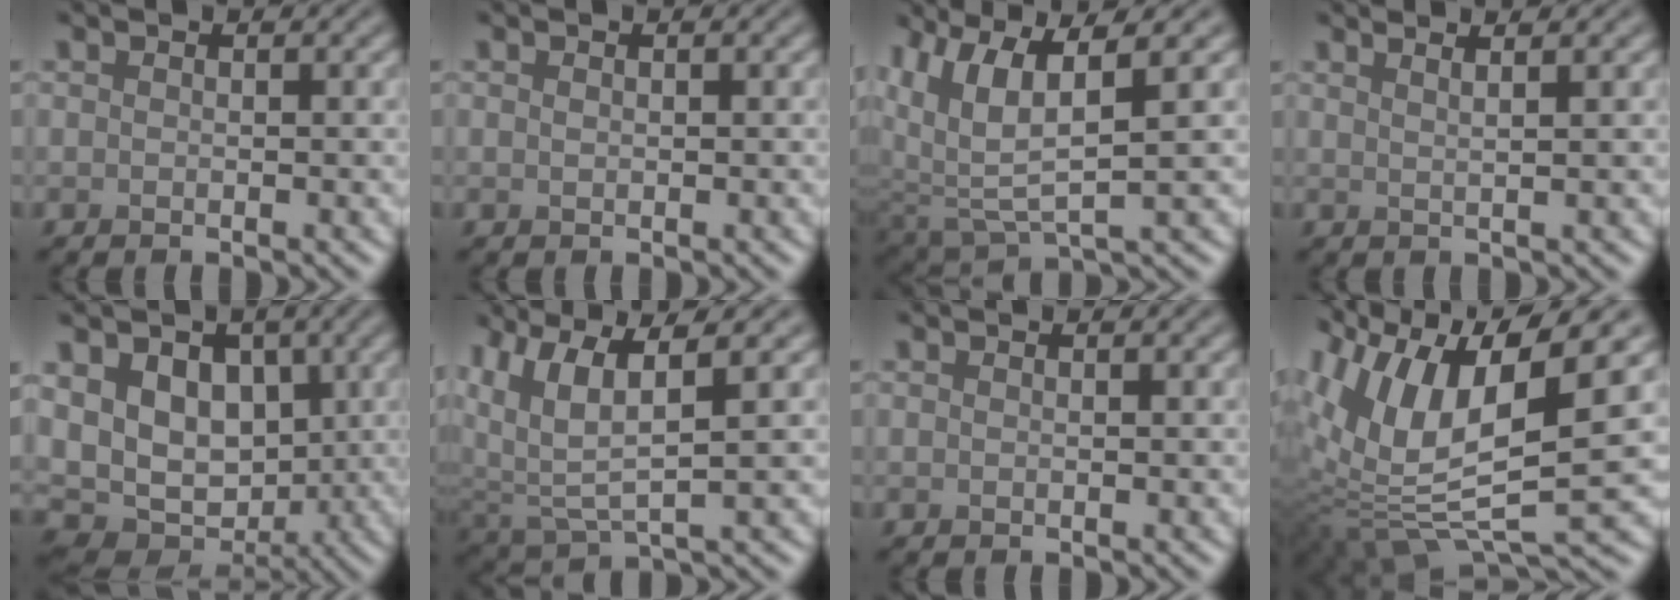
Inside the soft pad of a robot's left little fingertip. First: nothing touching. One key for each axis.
{"total": 0.5, "fx": 0.2, "fy": 0.3, "fz": 0.4, "tx": -0.008, "ty": 0.002, "tz": 0.003}
{"total": 6.5, "fx": 2.9, "fy": 2.2, "fz": 5.3, "tx": -0.123, "ty": -0.003, "tz": 0.059}
{"total": 3.3, "fx": 2.2, "fy": 1.3, "fz": 2.1, "tx": -0.005, "ty": 0.017, "tz": -0.004}
{"total": 10.0, "fx": 1.4, "fy": 7.8, "fz": 6.2, "tx": -0.086, "ty": 0.009, "tz": 0.006}
{"total": 5.9, "fx": 3.0, "fy": 2.1, "fz": 4.7, "tx": -0.111, "ty": -0.004, "tz": 0.063}
{"total": 0.0}
{"total": 11.8, "fx": 3.9, "fy": 5.0, "fz": 9.9, "tx": -0.216, "ty": -0.006, "tz": 0.075}